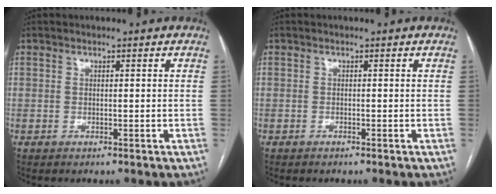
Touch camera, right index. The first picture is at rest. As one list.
[{"total": 0.0}]